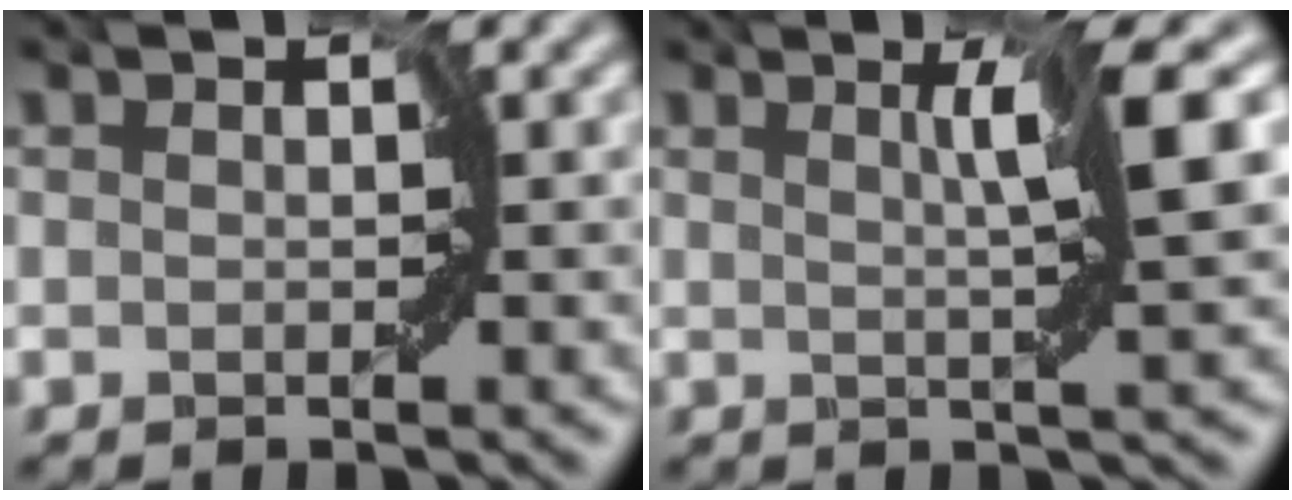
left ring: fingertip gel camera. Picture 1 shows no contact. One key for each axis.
{"total": 3.4, "fx": 0.9, "fy": -0.3, "fz": 3.3, "tx": -0.064, "ty": 0.001, "tz": 0.018}